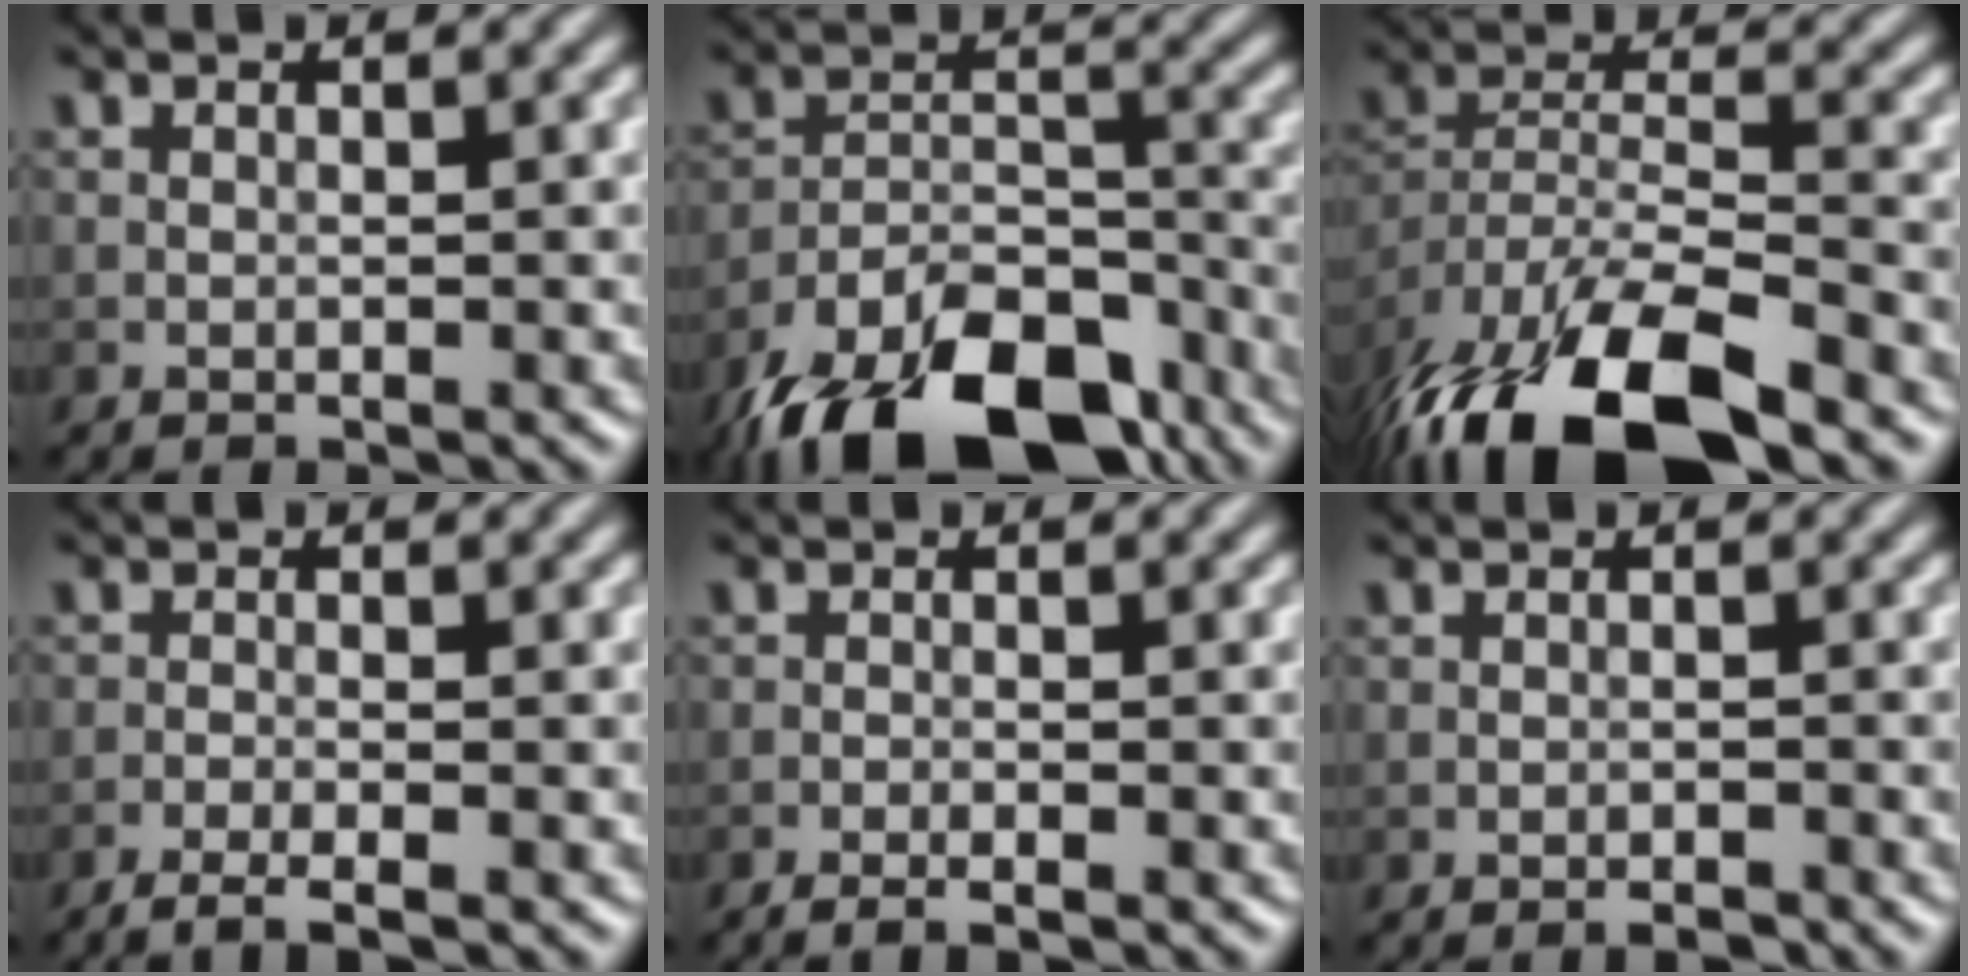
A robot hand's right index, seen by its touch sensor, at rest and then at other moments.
{"total": 14.7, "force": [-11.1, 6.1, 7.5], "torque": [-0.146, -0.014, -0.179]}
{"total": 14.5, "force": [-10.5, 4.6, 8.8], "torque": [-0.190, -0.016, -0.178]}
{"total": 2.6, "force": [-1.8, 0.5, 1.8], "torque": [-0.033, -0.001, -0.044]}
{"total": 1.7, "force": [-1.1, 0.3, 1.2], "torque": [-0.020, 0.002, -0.025]}
{"total": 1.0, "force": [-0.8, 0.1, 0.5], "torque": [-0.007, -0.001, -0.015]}